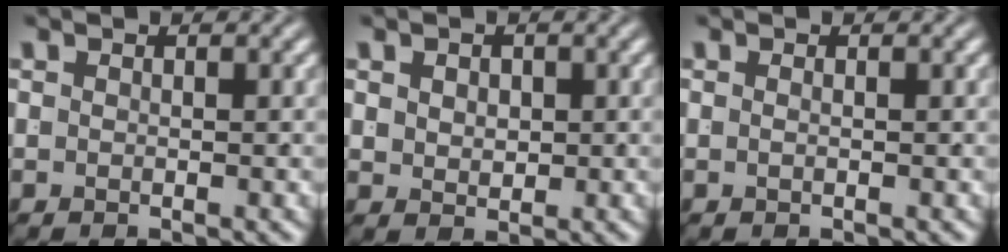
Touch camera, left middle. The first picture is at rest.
{"total": 1.2, "force": [0.6, 0.5, 0.9], "torque": [-0.014, -0.014, 0.025]}
{"total": 0.6, "force": [-0.2, -0.5, 0.2], "torque": [-0.005, -0.004, -0.003]}